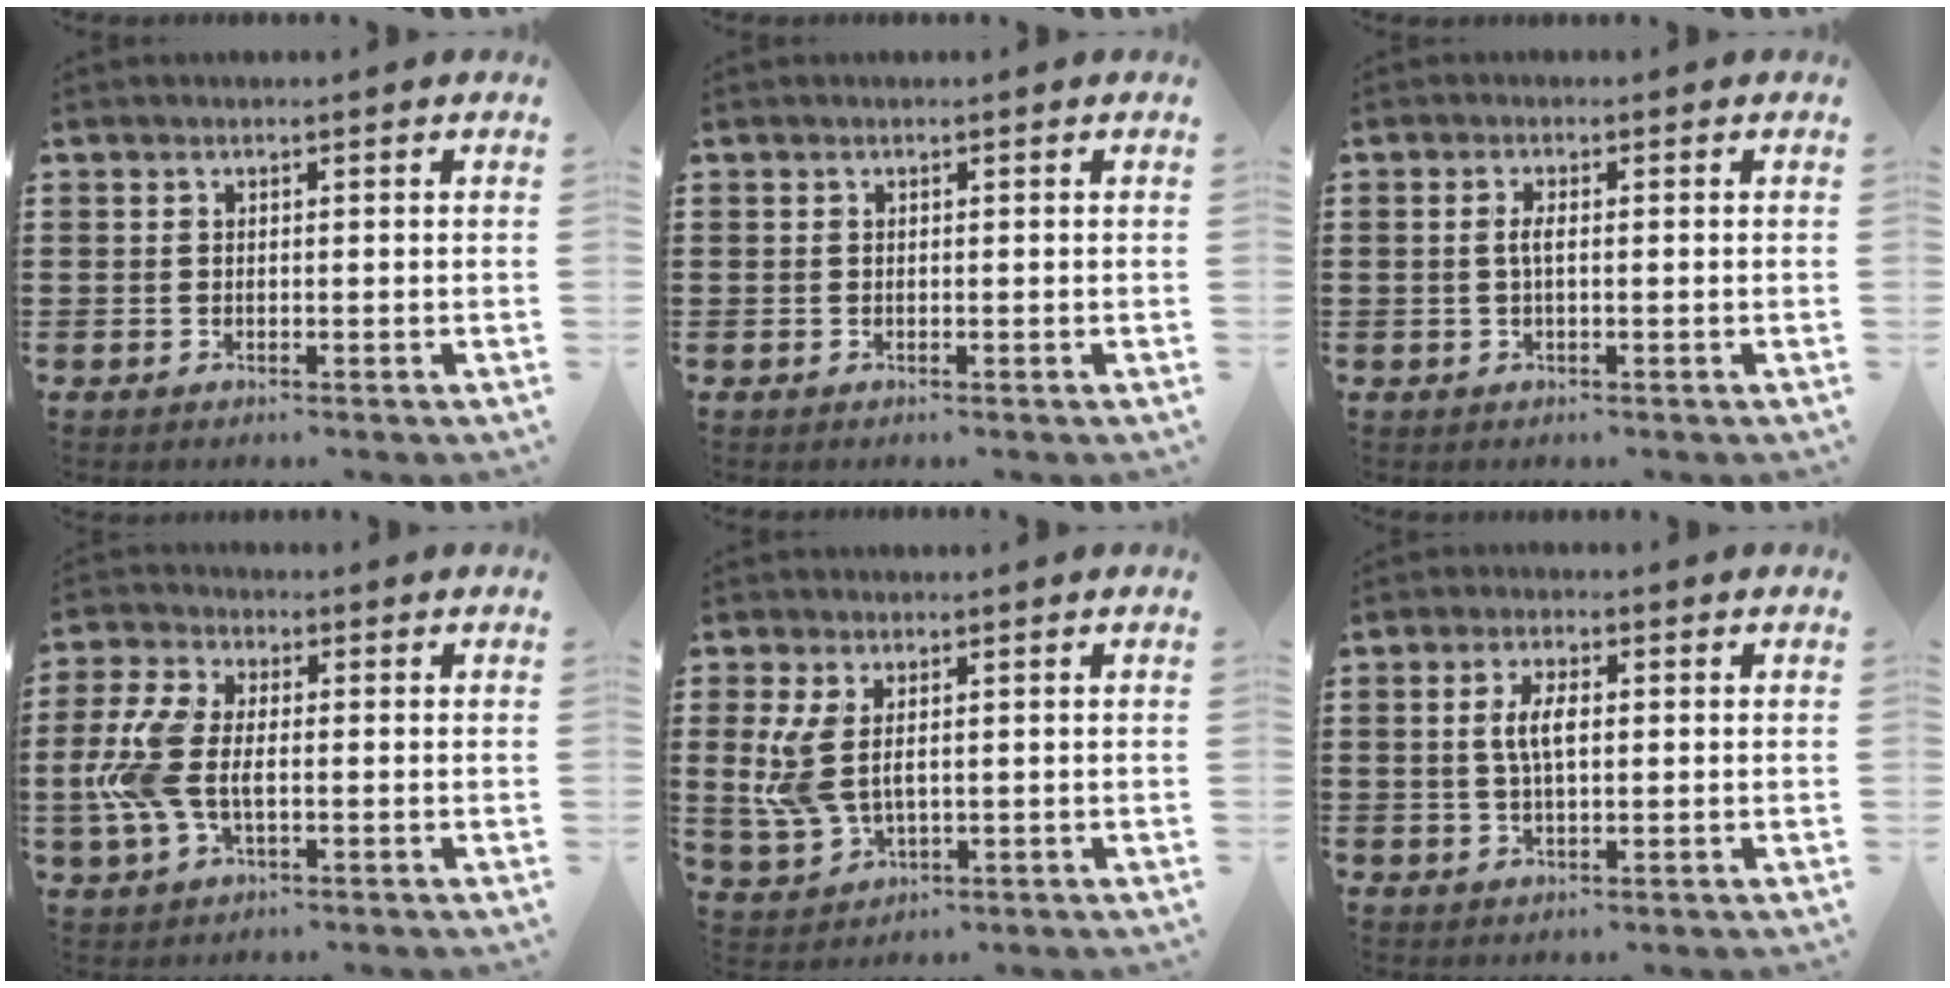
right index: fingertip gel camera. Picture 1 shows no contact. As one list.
[{"total": 0.0}, {"total": 1.9, "force": [-0.2, 0.4, 1.9], "torque": [-0.043, -0.003, -0.007]}, {"total": 8.5, "force": [-1.0, 4.5, 7.1], "torque": [-0.181, -0.007, -0.025]}, {"total": 6.3, "force": [0.8, 3.5, 5.2], "torque": [-0.132, -0.001, 0.010]}, {"total": 4.6, "force": [0.4, 1.7, 4.2], "torque": [-0.091, 0.003, 0.001]}]